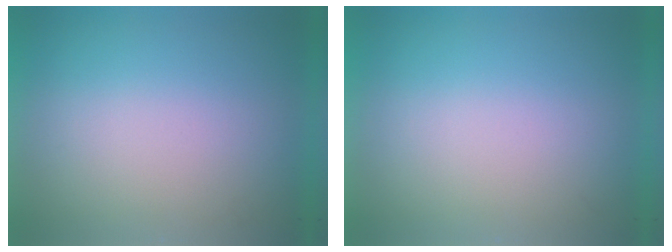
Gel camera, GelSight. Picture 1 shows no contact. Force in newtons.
{"total": 0.0}